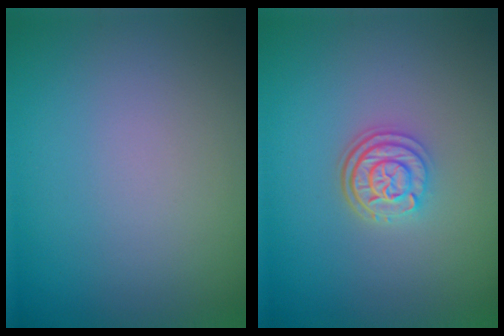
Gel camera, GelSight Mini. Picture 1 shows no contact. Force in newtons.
{"total": 3.1, "press": 2.5, "slide": 1.8}